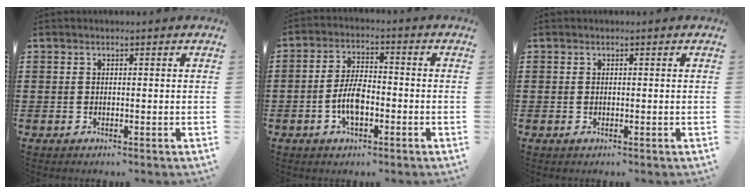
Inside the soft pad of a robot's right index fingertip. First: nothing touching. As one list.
[{"total": 6.1, "force": [-1.9, 2.7, 5.1], "torque": [-0.113, 0.001, -0.041]}, {"total": 0.0}]